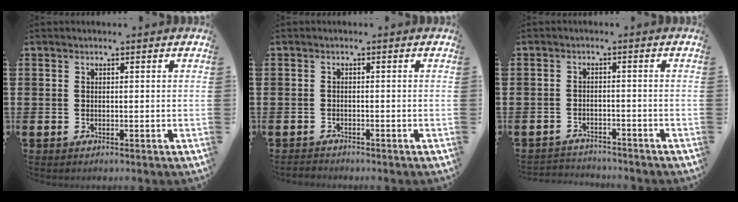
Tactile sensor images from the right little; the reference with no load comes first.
{"total": 0.7, "force": [-0.7, 0.1, 0.0], "torque": [-0.002, -0.001, -0.016]}
{"total": 2.1, "force": [-2.0, 0.2, -0.3], "torque": [-0.002, 0.002, -0.046]}